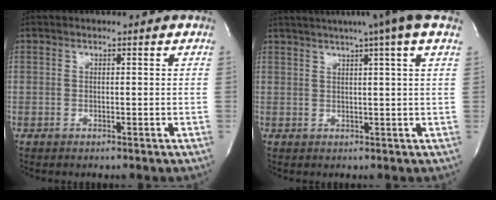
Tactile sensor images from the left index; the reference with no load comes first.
{"total": 10.2, "force": [7.3, -1.0, 7.1], "torque": [-0.112, 0.020, 0.080]}